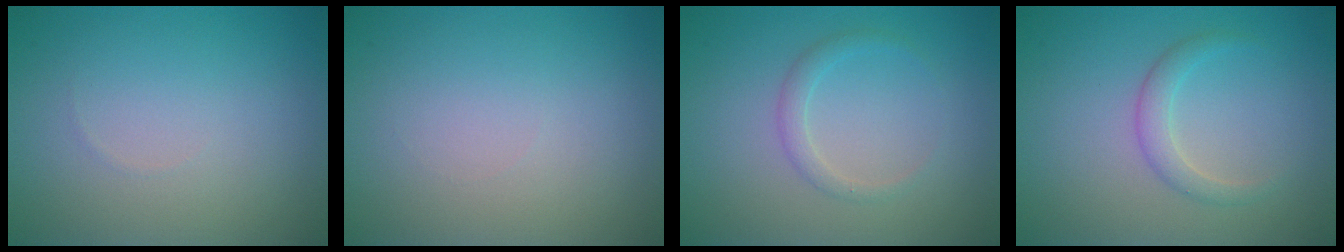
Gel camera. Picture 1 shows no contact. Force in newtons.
{"total": 0.0}
{"total": 1.4, "press": 1.4, "slide": 0.2}
{"total": 1.7, "press": 1.7, "slide": 0.0}